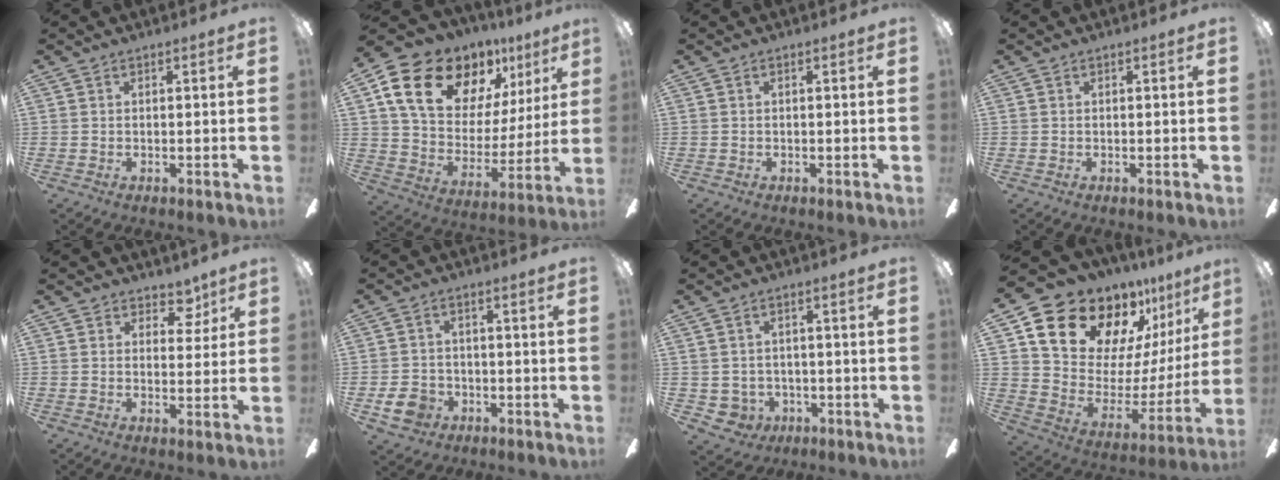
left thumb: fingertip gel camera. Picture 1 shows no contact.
{"total": 20.0, "force": [12.7, 12.0, 9.8], "torque": [-0.170, -0.072, 0.234]}
{"total": 0.0}
{"total": 0.0}
{"total": 5.6, "force": [3.7, 3.8, 2.0], "torque": [-0.011, -0.018, 0.063]}
{"total": 6.0, "force": [-2.7, 4.6, 2.7], "torque": [-0.068, 0.013, -0.049]}
{"total": 3.5, "force": [-0.3, 3.4, 0.6], "torque": [-0.027, -0.001, -0.005]}
{"total": 20.8, "force": [16.3, 10.6, 7.2], "torque": [-0.135, -0.124, 0.310]}